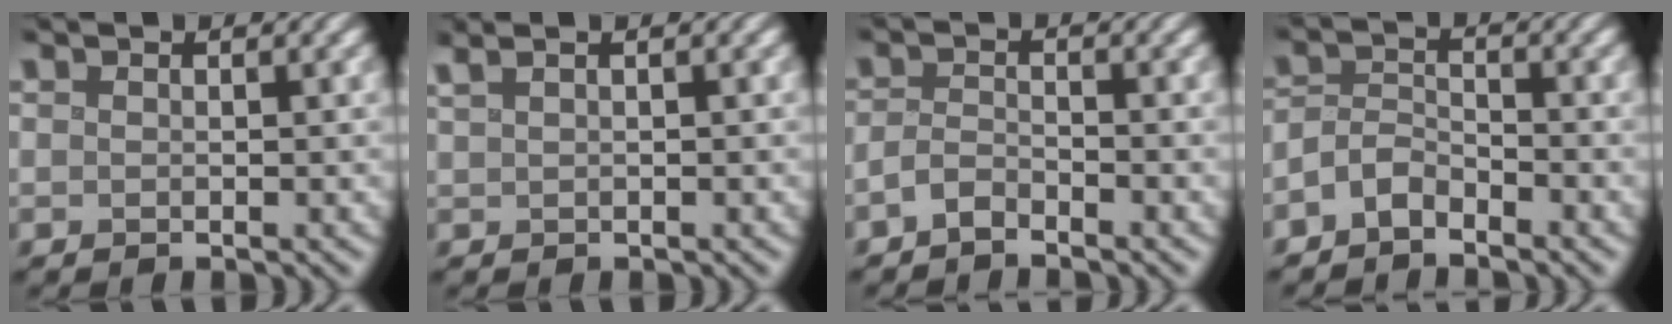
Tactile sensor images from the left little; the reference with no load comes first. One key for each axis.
{"total": 2.6, "fx": 1.5, "fy": 1.1, "fz": 1.8, "tx": -0.027, "ty": 0.012, "tz": 0.009}
{"total": 1.7, "fx": -1.4, "fy": 0.5, "fz": 0.9, "tx": -0.020, "ty": 0.004, "tz": -0.034}
{"total": 2.5, "fx": -1.9, "fy": 1.0, "fz": 1.1, "tx": -0.024, "ty": 0.008, "tz": -0.045}